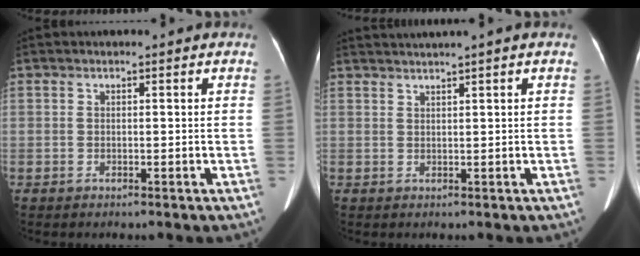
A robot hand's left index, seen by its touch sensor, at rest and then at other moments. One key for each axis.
{"total": 3.1, "fx": 2.5, "fy": -1.0, "fz": 1.6, "tx": -0.026, "ty": 0.019, "tz": 0.049}